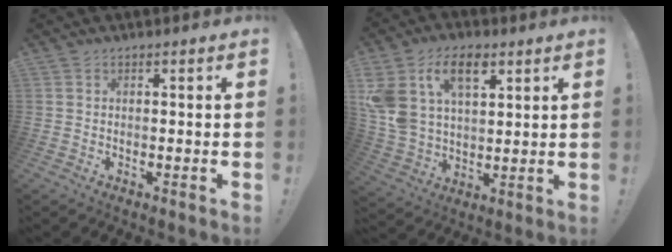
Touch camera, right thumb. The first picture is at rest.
{"total": 15.5, "force": [7.4, 9.7, 9.6], "torque": [-0.196, -0.023, 0.135]}